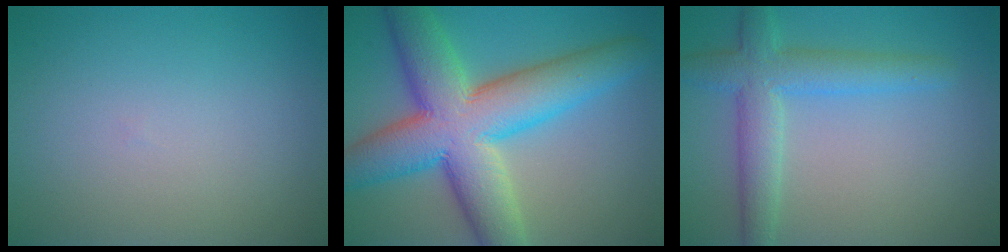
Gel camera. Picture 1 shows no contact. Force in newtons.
{"total": 12.1, "press": 12.1, "slide": 0.8}
{"total": 4.8, "press": 4.8, "slide": 0.4}